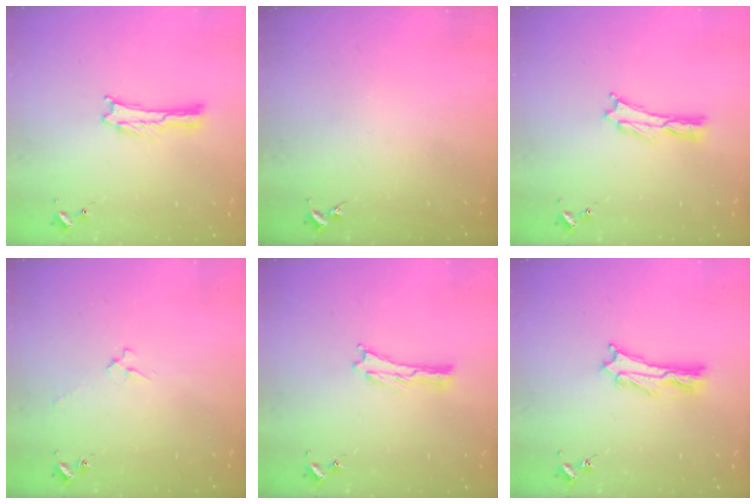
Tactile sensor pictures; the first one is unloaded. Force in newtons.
{"total": 0.0}
{"total": 0.0}
{"total": 2.4, "press": 2.4, "slide": 0.3}
{"total": 0.0}
{"total": 2.4, "press": 2.4, "slide": 0.3}